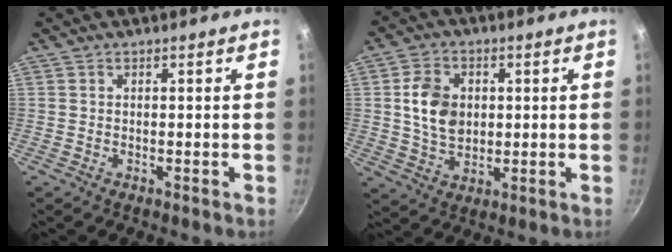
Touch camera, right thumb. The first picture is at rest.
{"total": 9.3, "force": [1.3, 6.8, 6.1], "torque": [-0.092, -0.001, 0.024]}